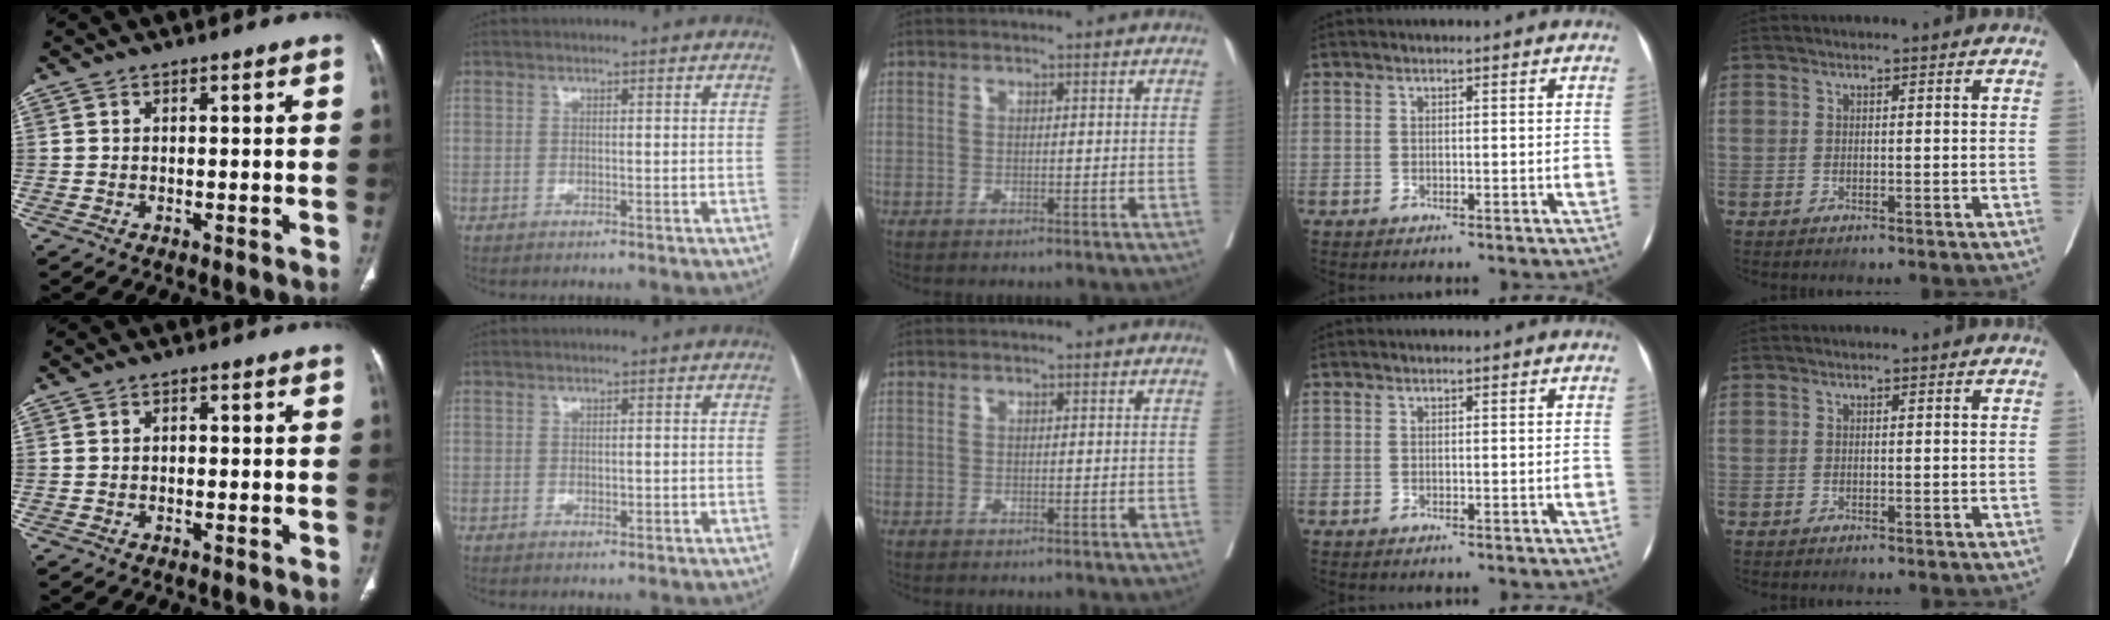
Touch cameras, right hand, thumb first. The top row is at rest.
{"thumb": {"total": 0.9, "force": [0.0, 0.7, 0.6], "torque": [-0.005, 0.007, -0.003]}, "index": {"total": 1.3, "force": [-0.2, 0.6, 1.1], "torque": [-0.018, -0.002, 0.000]}}